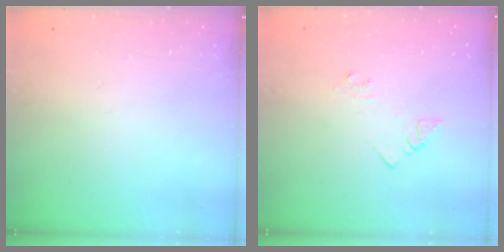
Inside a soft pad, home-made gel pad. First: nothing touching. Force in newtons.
{"total": 4.1, "press": 4.1, "slide": 0.4}